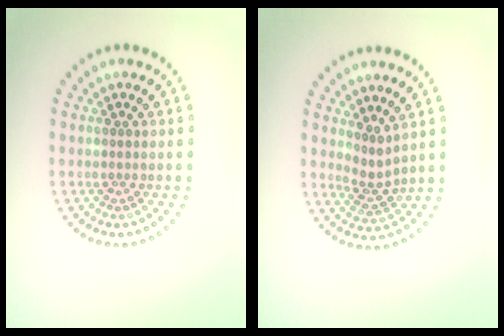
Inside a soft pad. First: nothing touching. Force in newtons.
{"total": 2.0, "press": 1.4, "slide": 1.5}